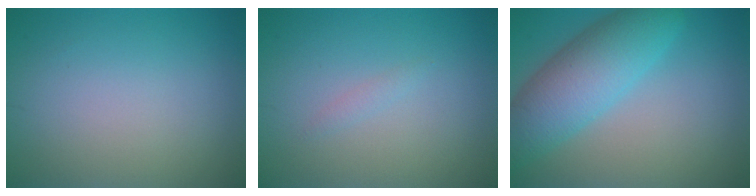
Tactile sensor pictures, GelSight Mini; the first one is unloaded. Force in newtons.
{"total": 0.6, "press": 0.6, "slide": 0.1}
{"total": 7.3, "press": 7.3, "slide": 0.0}